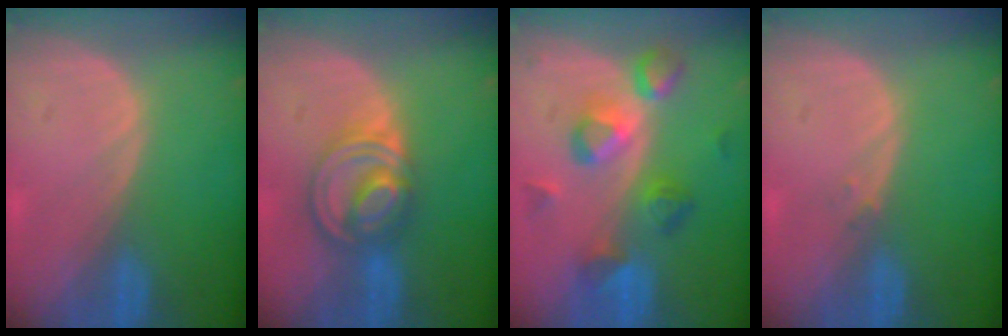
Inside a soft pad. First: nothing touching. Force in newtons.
{"total": 7.7, "press": 6.7, "slide": 3.9}
{"total": 7.7, "press": 7.7, "slide": 0.6}
{"total": 0.7, "press": 0.7, "slide": 0.1}